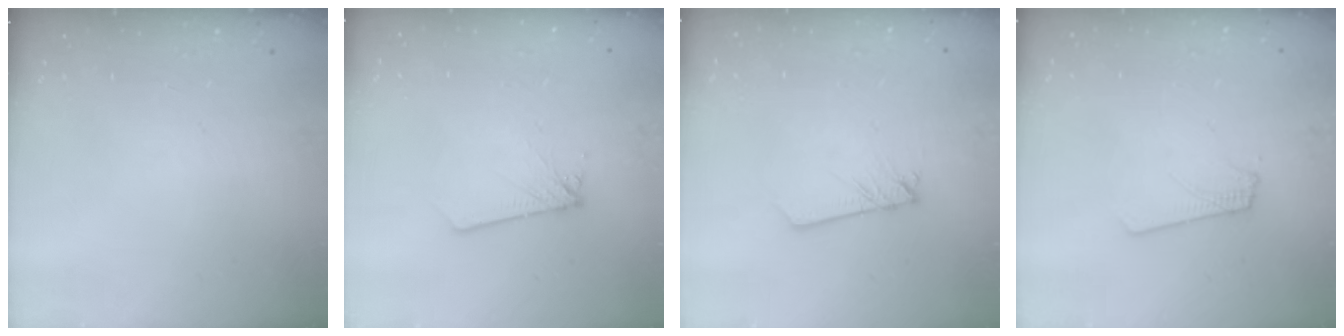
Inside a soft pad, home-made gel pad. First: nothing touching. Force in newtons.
{"total": 1.8, "press": 1.8, "slide": 0.1}
{"total": 2.5, "press": 2.5, "slide": 0.2}
{"total": 1.8, "press": 1.8, "slide": 0.1}